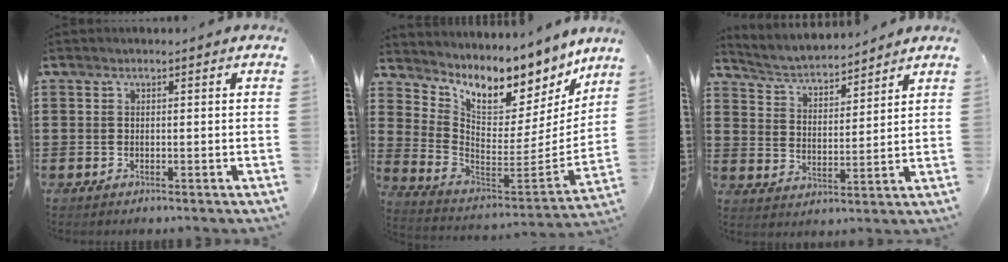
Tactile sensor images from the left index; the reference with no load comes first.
{"total": 8.6, "force": [7.6, 2.6, 3.0], "torque": [-0.097, -0.069, 0.132]}
{"total": 4.1, "force": [4.0, 0.3, 0.7], "torque": [-0.035, -0.026, 0.066]}